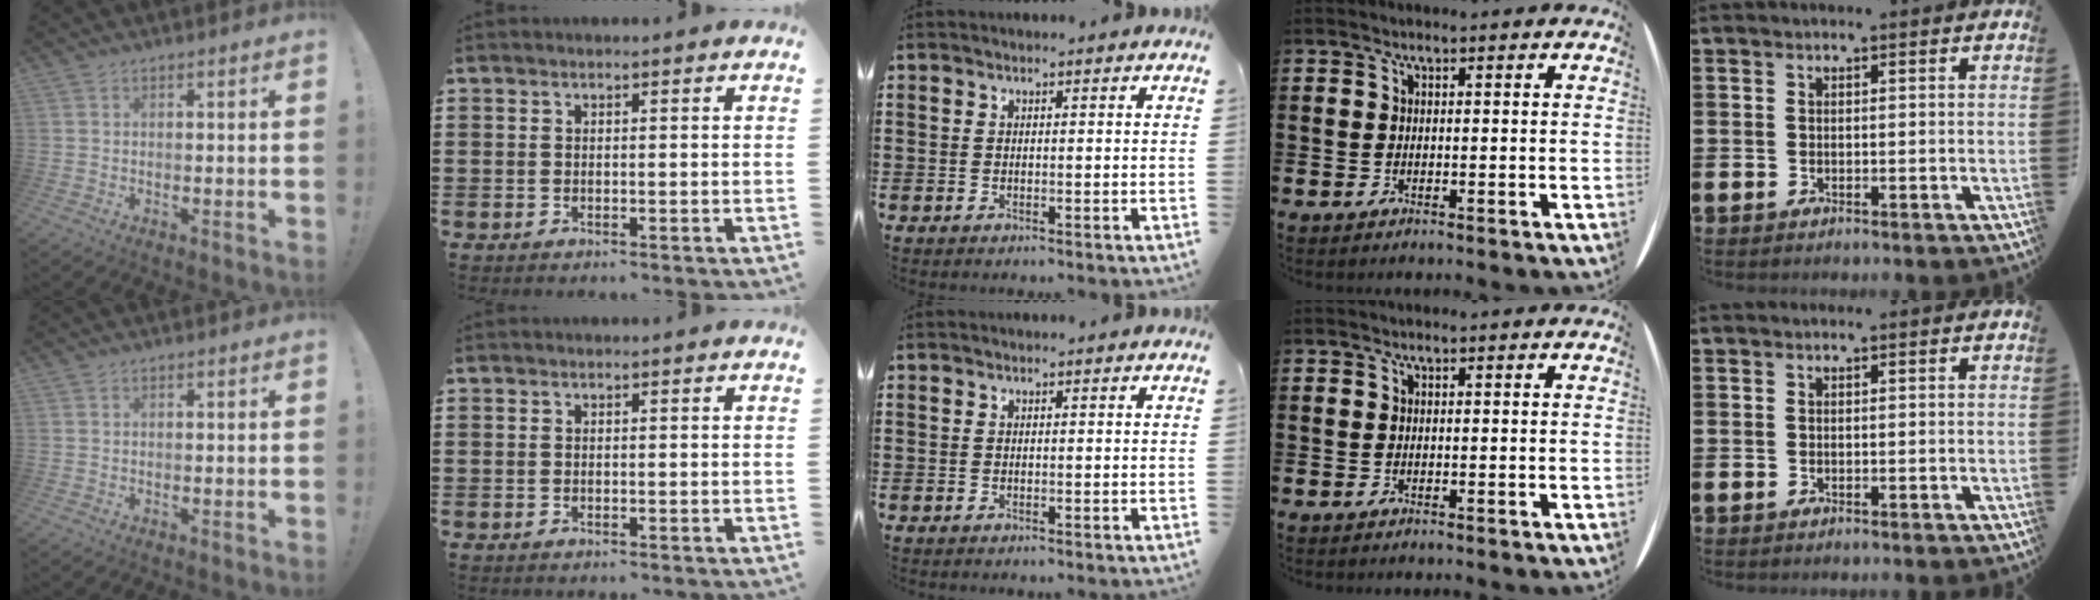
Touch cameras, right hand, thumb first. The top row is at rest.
{}